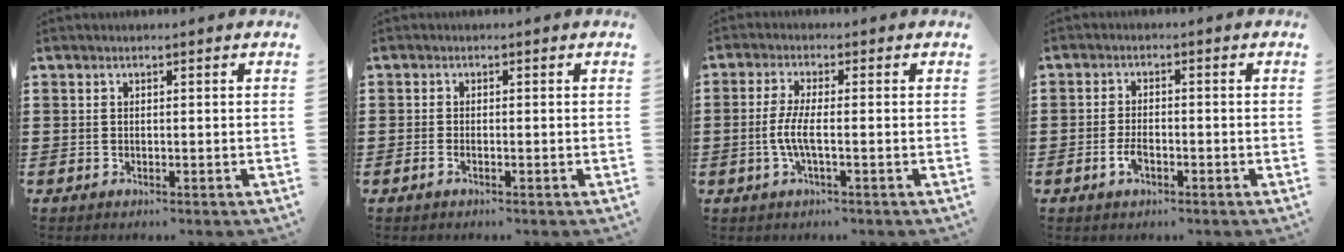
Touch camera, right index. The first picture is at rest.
{"total": 0.8, "force": [-0.5, 0.1, 0.6], "torque": [-0.013, -0.004, -0.008]}
{"total": 4.5, "force": [-1.1, 0.9, 4.3], "torque": [-0.104, -0.006, -0.031]}
{"total": 3.0, "force": [-1.3, 1.4, 2.4], "torque": [-0.057, -0.002, -0.028]}